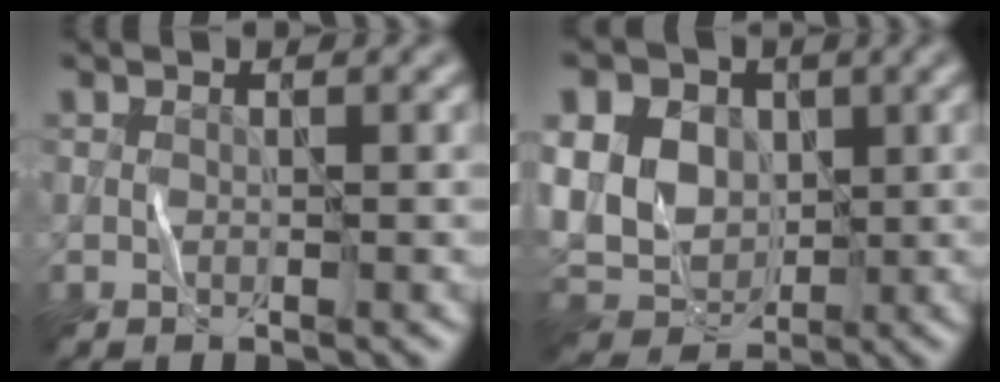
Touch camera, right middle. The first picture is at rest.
{"total": 13.8, "force": [2.3, 11.5, 7.3], "torque": [-0.152, 0.025, 0.023]}